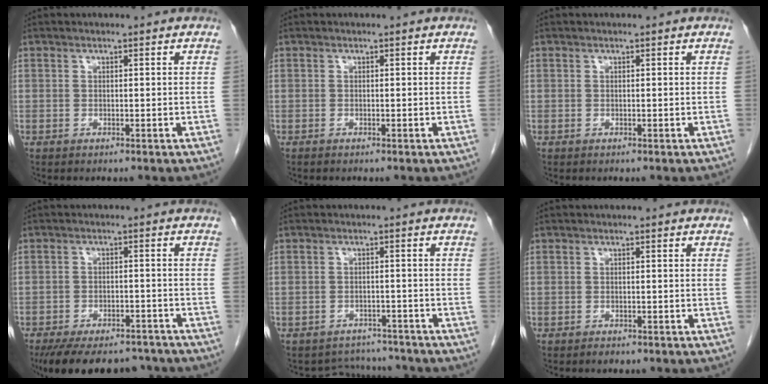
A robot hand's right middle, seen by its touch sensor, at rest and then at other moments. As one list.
[{"total": 0.0}, {"total": 0.0}, {"total": 14.6, "force": [-12.1, 5.7, 5.9], "torque": [-0.119, -0.004, -0.166]}, {"total": 5.1, "force": [-4.7, 1.6, -1.0], "torque": [0.015, 0.019, -0.061]}, {"total": 1.0, "force": [-0.8, 0.5, 0.4], "torque": [-0.010, -0.001, -0.008]}]